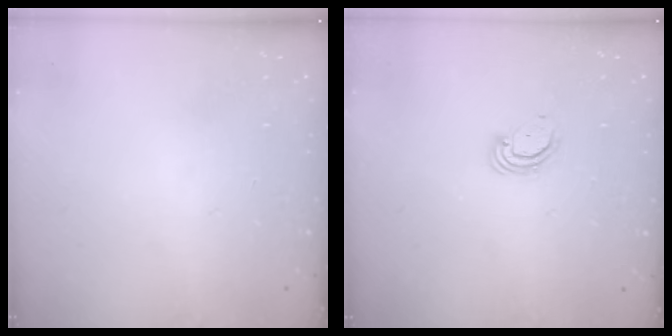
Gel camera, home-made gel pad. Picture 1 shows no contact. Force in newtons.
{"total": 2.9, "press": 2.9, "slide": 0.2}